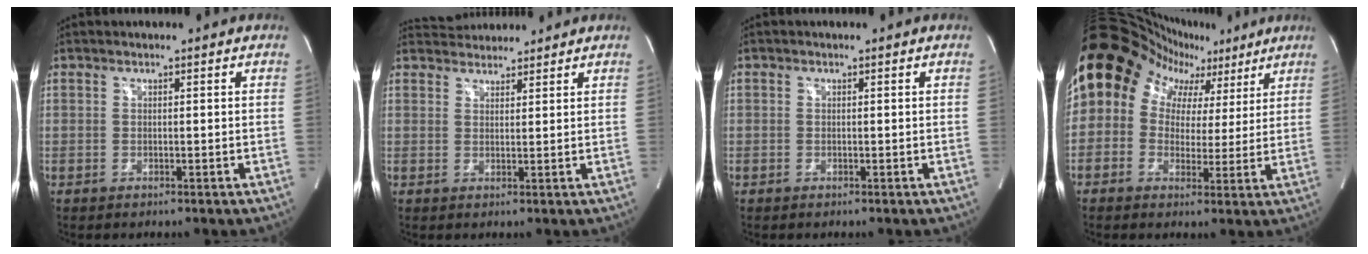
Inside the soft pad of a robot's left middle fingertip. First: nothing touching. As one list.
[{"total": 5.2, "force": [5.0, 1.2, 0.6], "torque": [-0.012, 0.029, 0.081]}, {"total": 0.0}, {"total": 15.8, "force": [7.2, 12.4, 6.6], "torque": [-0.127, 0.074, 0.108]}]